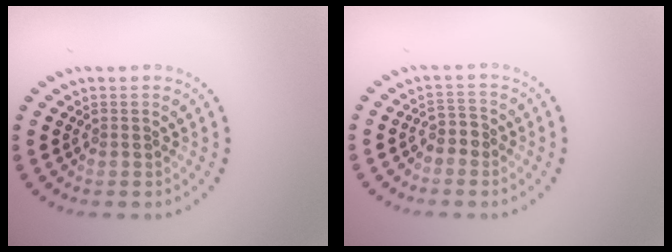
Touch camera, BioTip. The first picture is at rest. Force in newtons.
{"total": 1.6, "press": 1.3, "slide": 0.9}